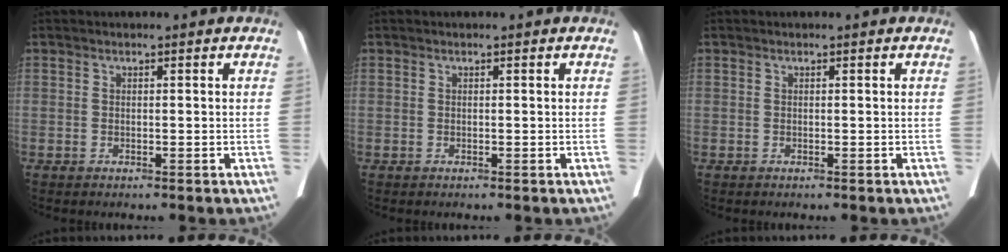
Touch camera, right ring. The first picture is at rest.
{"total": 0.0}
{"total": 0.0}